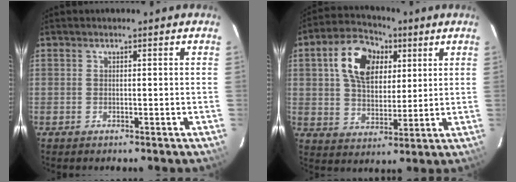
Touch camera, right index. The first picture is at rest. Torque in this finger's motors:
{"motor_torque": [0.75, -0.05, 0.37, 0.14]}